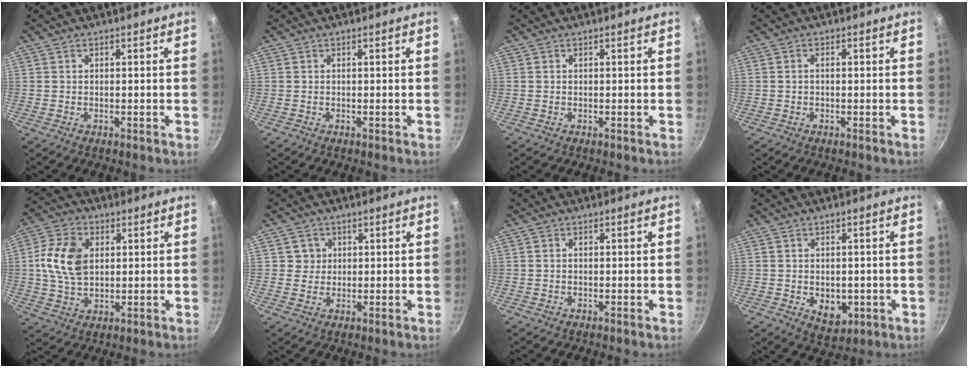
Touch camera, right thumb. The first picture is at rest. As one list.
[{"total": 0.0}, {"total": 0.0}, {"total": 1.0, "force": [-0.1, 0.6, 0.8], "torque": [-0.016, 0.006, -0.001]}, {"total": 11.2, "force": [1.9, 7.6, 8.0], "torque": [-0.140, 0.007, 0.031]}, {"total": 3.1, "force": [0.8, 3.0, 0.3], "torque": [0.019, 0.004, 0.009]}, {"total": 0.8, "force": [0.0, 0.6, 0.5], "torque": [-0.008, 0.004, 0.000]}, {"total": 6.2, "force": [-1.2, 4.4, 4.2], "torque": [-0.041, -0.005, -0.006]}]